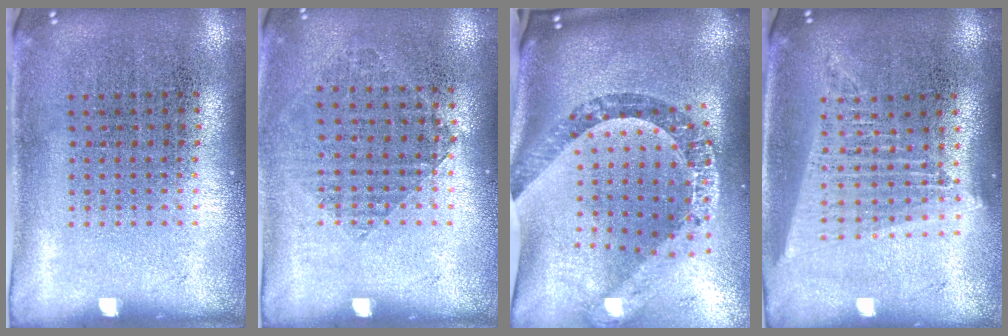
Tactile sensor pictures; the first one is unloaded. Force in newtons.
{"total": 0.9, "press": 0.8, "slide": 0.4}
{"total": 2.8, "press": 2.1, "slide": 1.8}
{"total": 1.7, "press": 1.6, "slide": 0.8}